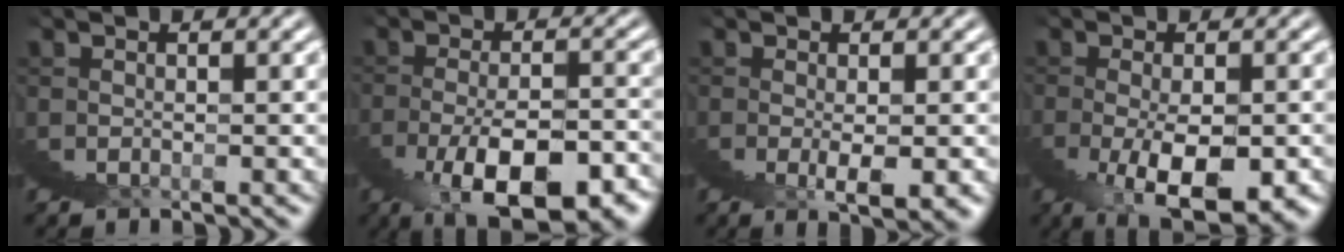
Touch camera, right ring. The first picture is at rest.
{"total": 7.0, "force": [-2.5, 2.3, 6.1], "torque": [-0.098, -0.009, -0.028]}
{"total": 2.5, "force": [1.1, -1.5, 1.6], "torque": [-0.013, 0.017, 0.017]}
{"total": 5.4, "force": [-1.1, 1.0, 5.2], "torque": [-0.077, -0.001, -0.011]}